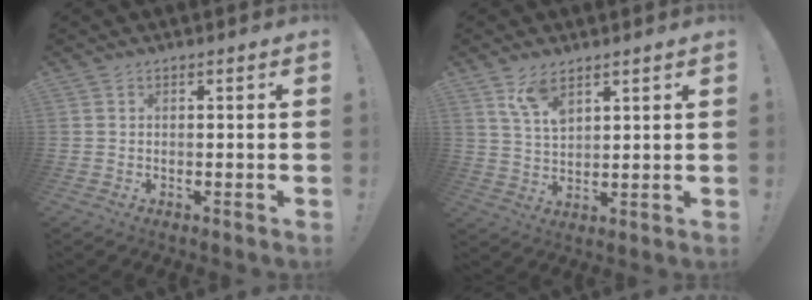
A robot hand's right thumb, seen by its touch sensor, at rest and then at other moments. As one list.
[{"total": 8.0, "force": [5.6, 3.6, 4.5], "torque": [-0.084, -0.025, 0.104]}]